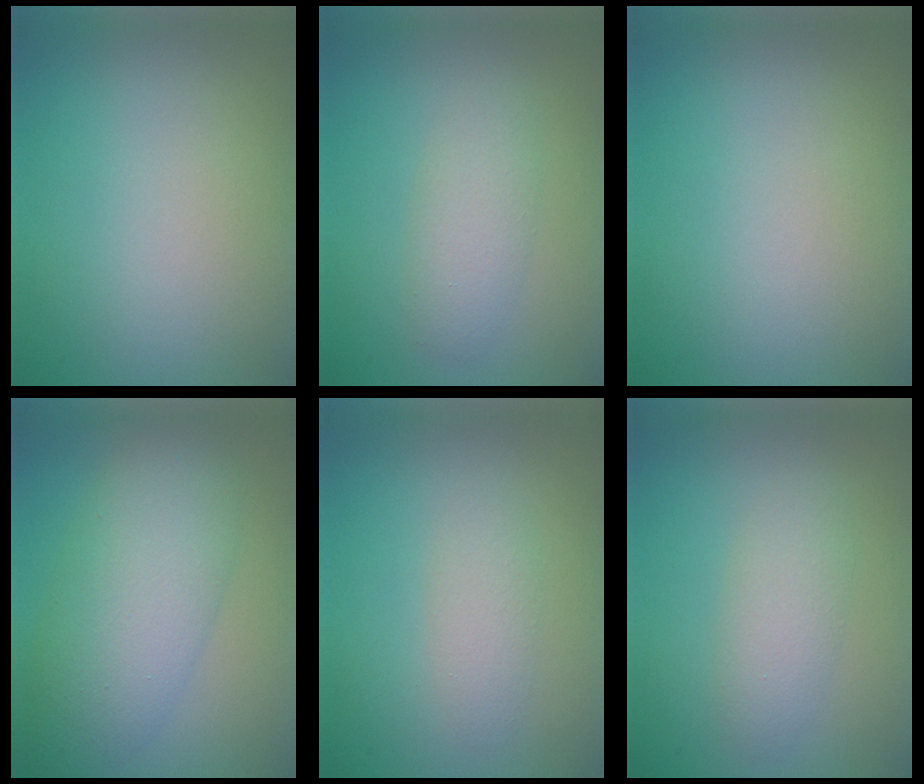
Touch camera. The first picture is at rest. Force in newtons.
{"total": 2.7, "press": 2.7, "slide": 0.2}
{"total": 0.0}
{"total": 7.6, "press": 7.6, "slide": 0.4}
{"total": 1.9, "press": 1.9, "slide": 0.1}
{"total": 2.6, "press": 2.6, "slide": 0.1}